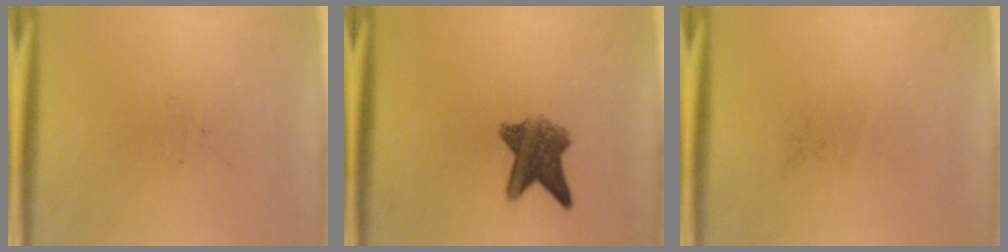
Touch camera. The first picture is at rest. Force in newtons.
{"total": 7.0}
{"total": 0.0}